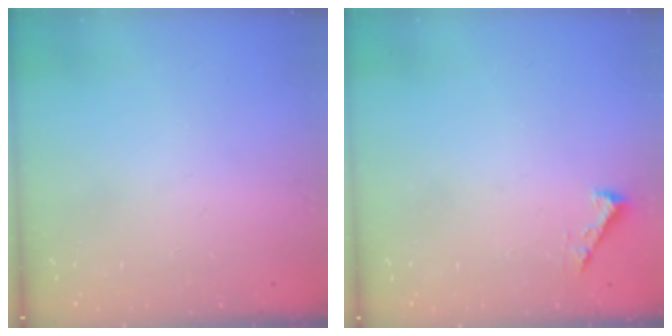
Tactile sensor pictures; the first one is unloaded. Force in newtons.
{"total": 2.3, "press": 2.3, "slide": 0.3}